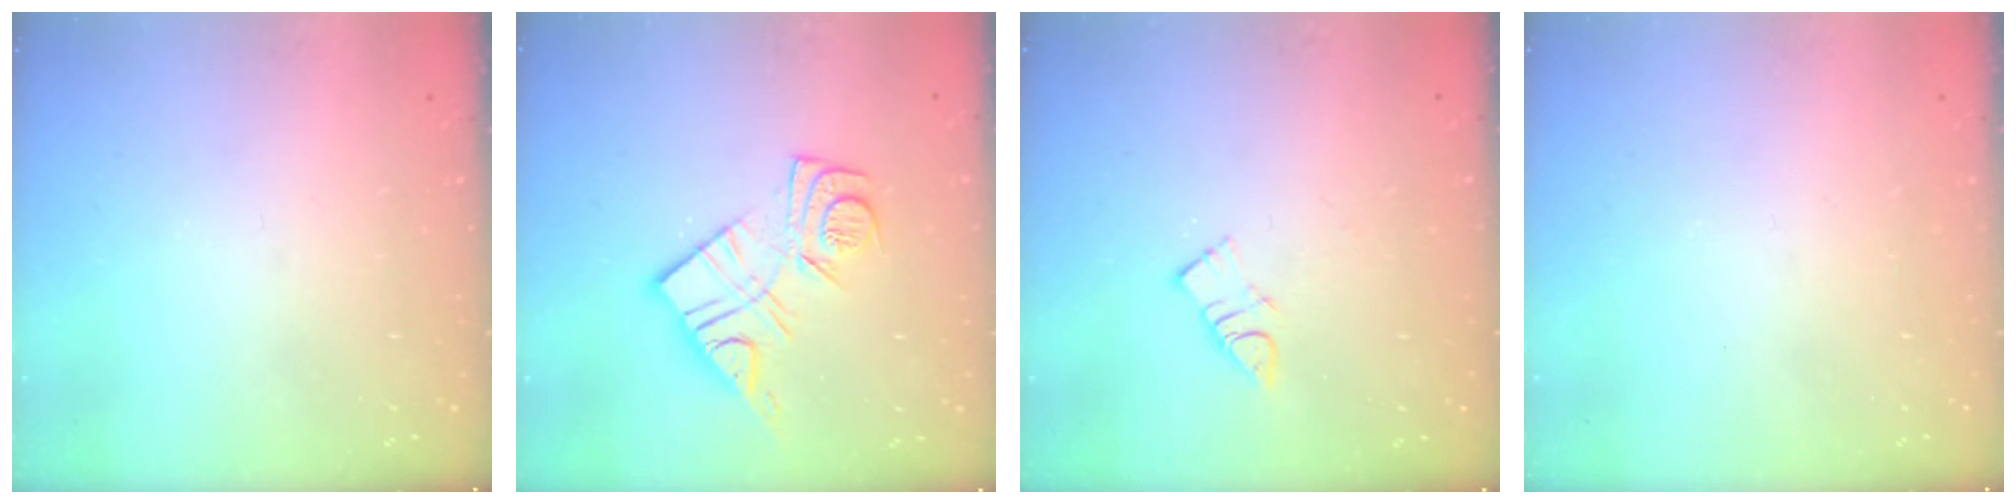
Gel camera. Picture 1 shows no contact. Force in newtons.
{"total": 12.3, "press": 12.2, "slide": 1.5}
{"total": 5.6, "press": 5.6, "slide": 0.1}
{"total": 1.8, "press": 1.8, "slide": 0.1}